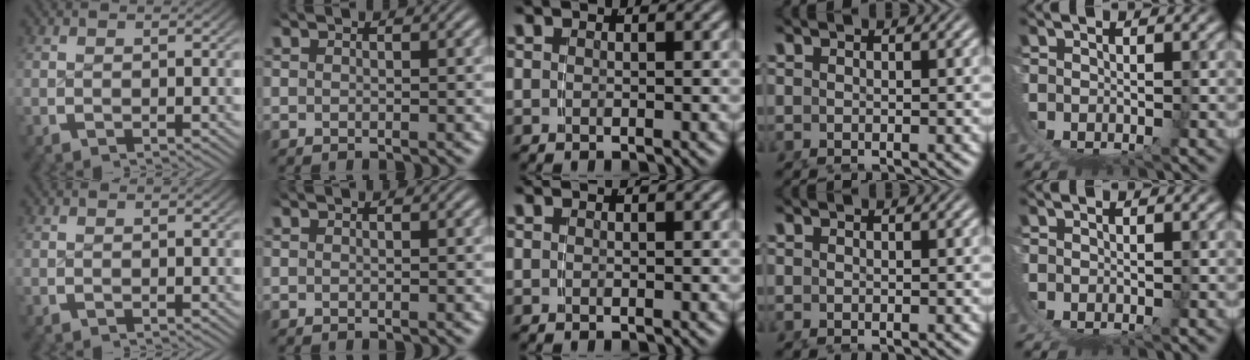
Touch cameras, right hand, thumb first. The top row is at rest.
{}